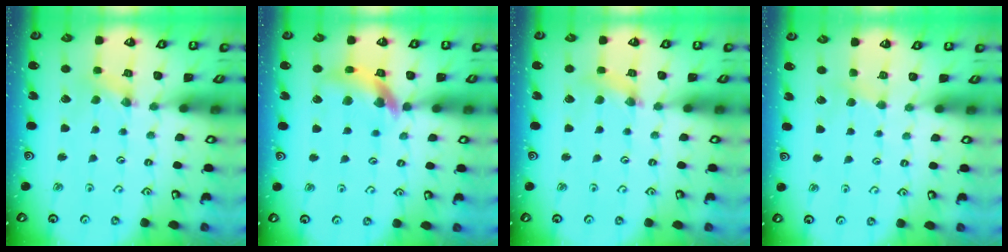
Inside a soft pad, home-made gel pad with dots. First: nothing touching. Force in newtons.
{"total": 11.5, "press": 11.4, "slide": 1.5}
{"total": 2.8, "press": 2.8, "slide": 0.4}
{"total": 2.5, "press": 2.5, "slide": 0.4}